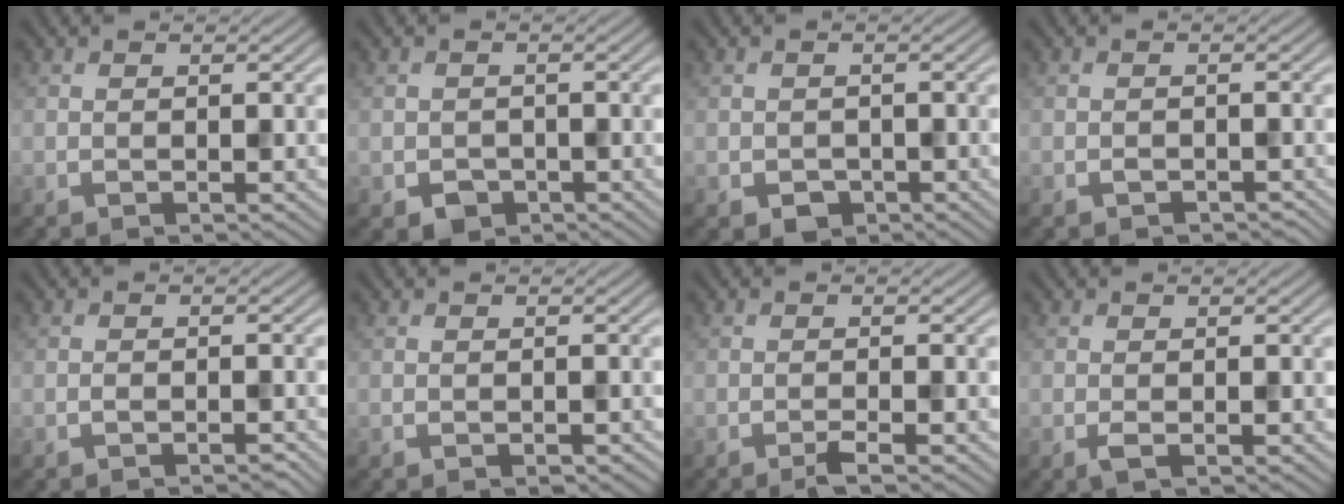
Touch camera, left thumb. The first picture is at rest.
{"total": 2.3, "force": [-1.0, 1.9, 0.8], "torque": [-0.015, -0.009, -0.021]}
{"total": 2.0, "force": [-0.8, 1.6, 0.7], "torque": [-0.015, -0.011, -0.015]}
{"total": 1.1, "force": [-0.7, 0.6, 0.4], "torque": [-0.008, -0.003, -0.014]}
{"total": 0.9, "force": [-0.7, 0.3, 0.5], "torque": [-0.008, 0.002, -0.013]}
{"total": 0.5, "force": [-0.3, 0.3, 0.3], "torque": [-0.004, -0.003, -0.003]}
{"total": 1.4, "force": [-0.9, 0.0, 1.1], "torque": [-0.016, 0.006, -0.023]}
{"total": 1.0, "force": [-0.3, 0.2, 0.9], "torque": [-0.022, -0.003, -0.008]}